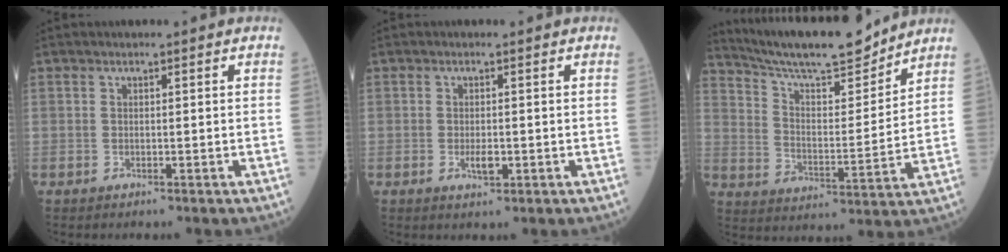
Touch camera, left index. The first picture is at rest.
{"total": 2.0, "force": [-0.5, 0.8, 1.7], "torque": [-0.034, -0.002, -0.005]}
{"total": 16.5, "force": [15.1, 1.8, 6.4], "torque": [-0.116, -0.006, 0.247]}